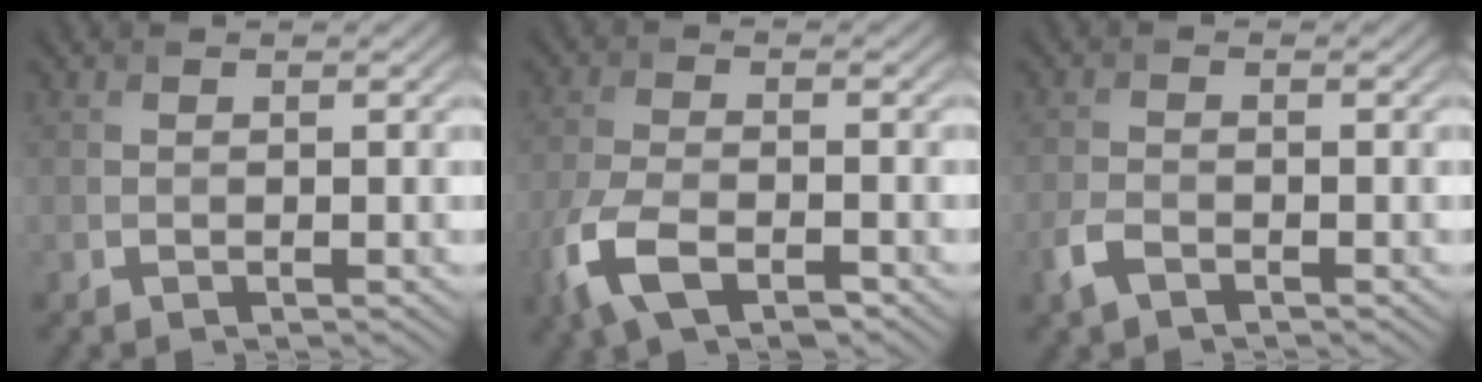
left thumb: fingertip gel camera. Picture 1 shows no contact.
{"total": 7.6, "force": [-4.0, 3.3, 5.5], "torque": [-0.130, -0.012, -0.087]}
{"total": 2.6, "force": [-1.7, 1.2, 1.6], "torque": [-0.043, -0.003, -0.040]}